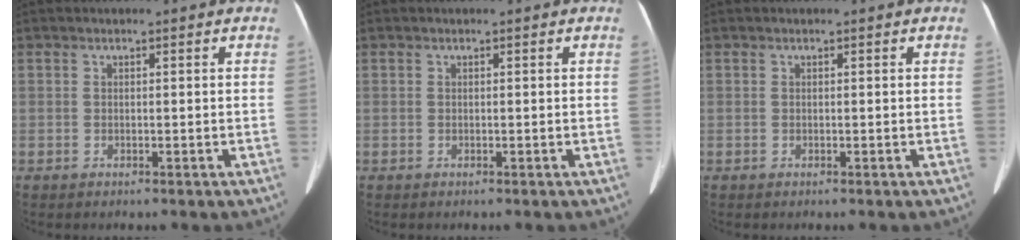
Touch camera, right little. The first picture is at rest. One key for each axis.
{"total": 0.0}
{"total": 0.0}